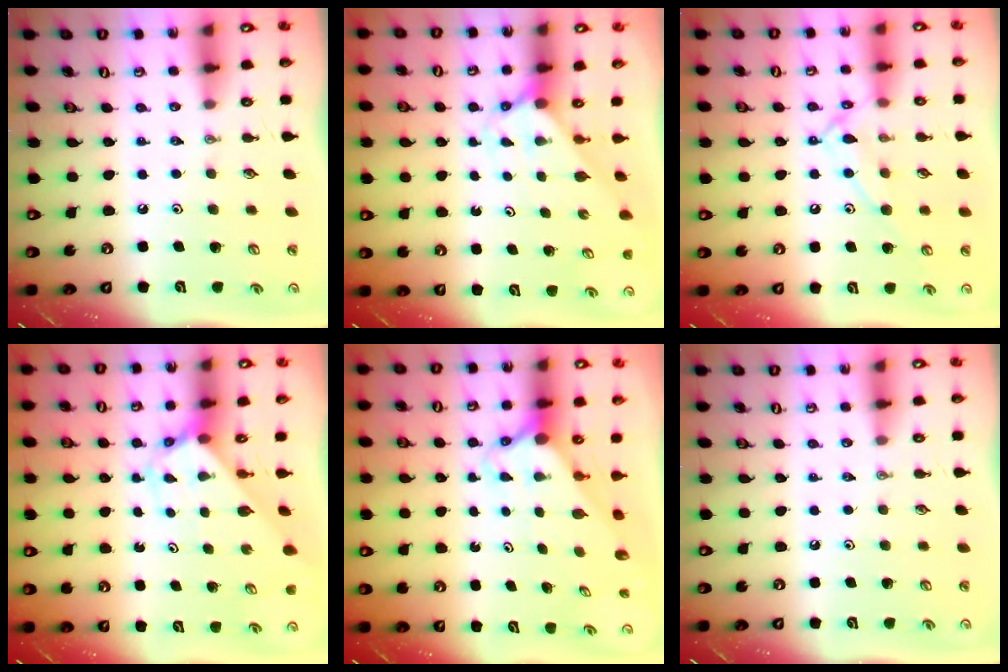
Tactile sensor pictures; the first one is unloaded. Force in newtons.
{"total": 2.4, "press": 2.4, "slide": 0.2}
{"total": 11.3, "press": 11.3, "slide": 0.8}
{"total": 2.6, "press": 2.6, "slide": 0.2}
{"total": 2.6, "press": 2.6, "slide": 0.2}
{"total": 0.0}